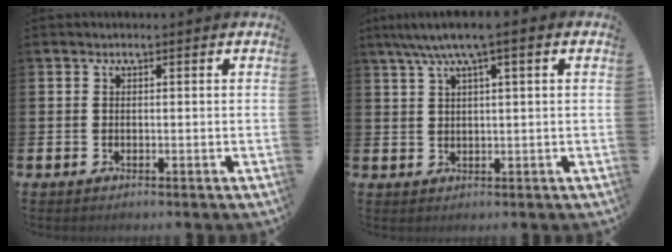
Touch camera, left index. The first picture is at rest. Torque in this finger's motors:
{"motor_torque": [1.07, -1.07, 0.35, 0.21]}